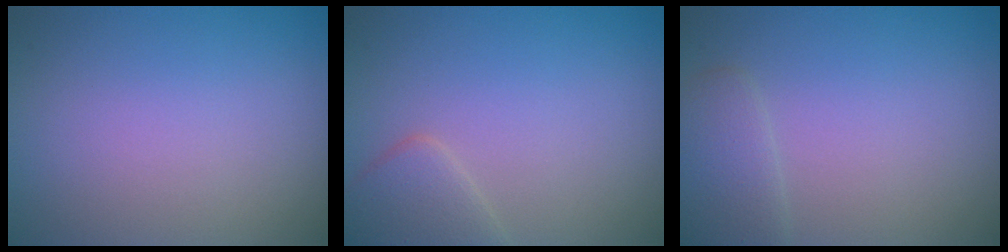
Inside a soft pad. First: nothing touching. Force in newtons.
{"total": 2.6, "press": 2.6, "slide": 0.1}
{"total": 2.1, "press": 2.0, "slide": 0.1}